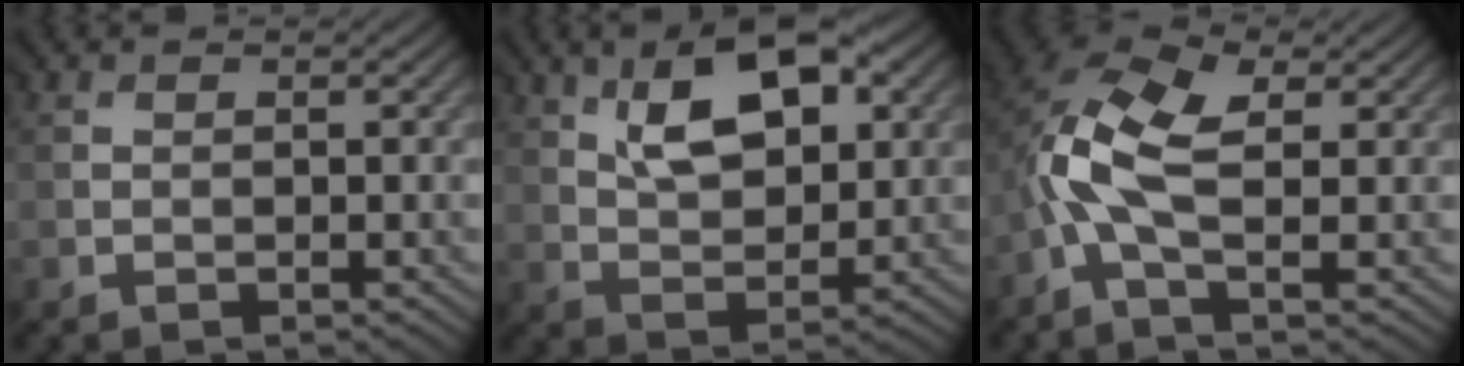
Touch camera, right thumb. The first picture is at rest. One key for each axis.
{"total": 9.1, "fx": 5.1, "fy": 4.4, "fz": 6.2, "tx": -0.105, "ty": 0.010, "tz": 0.089}
{"total": 8.3, "fx": 0.5, "fy": 4.0, "fz": 7.2, "tx": -0.163, "ty": 0.014, "tz": -0.002}